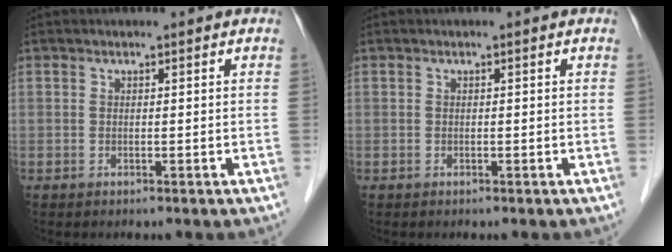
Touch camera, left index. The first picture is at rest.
{"total": 0.0}